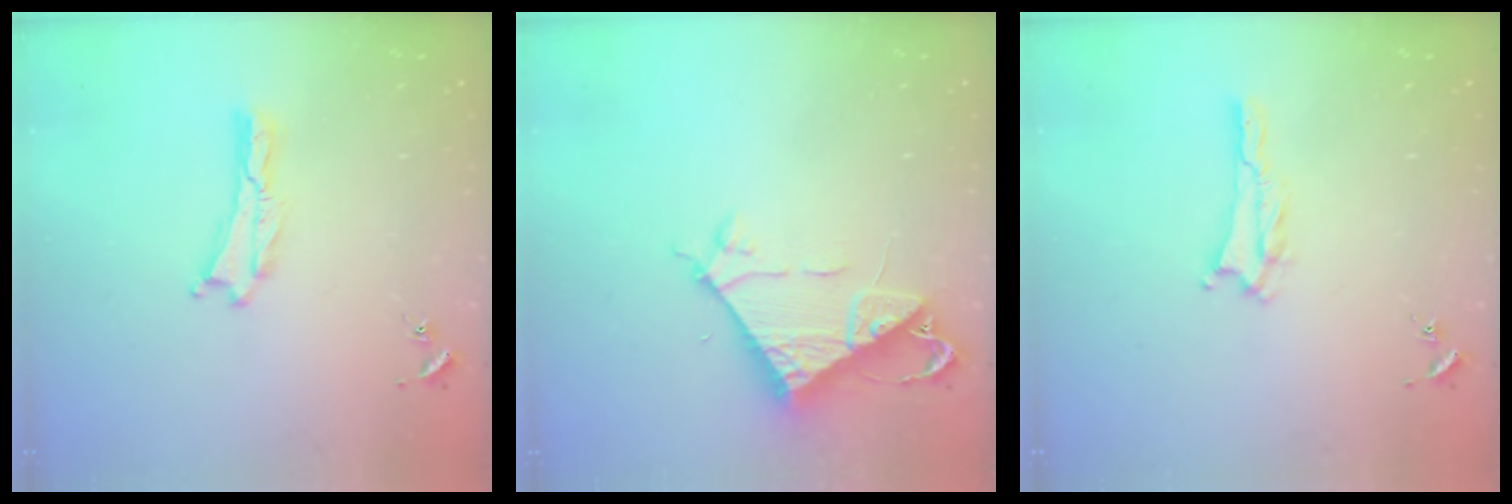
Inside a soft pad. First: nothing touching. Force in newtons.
{"total": 7.3, "press": 7.2, "slide": 0.7}
{"total": 1.4, "press": 1.4, "slide": 0.2}